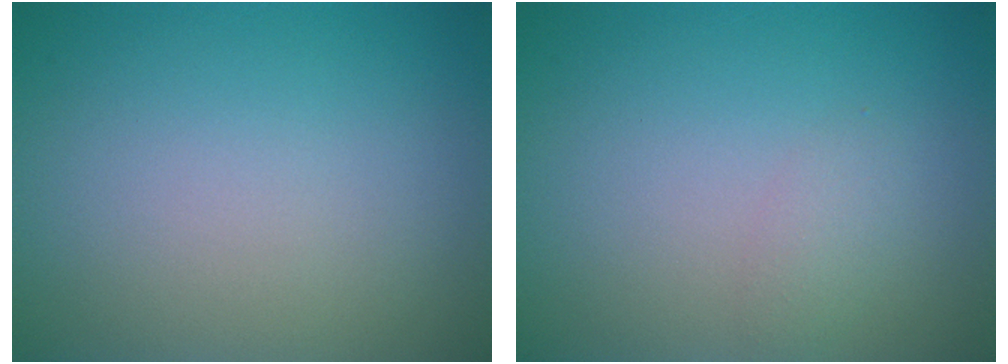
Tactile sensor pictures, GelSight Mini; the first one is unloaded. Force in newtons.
{"total": 1.0, "press": 1.0, "slide": 0.1}